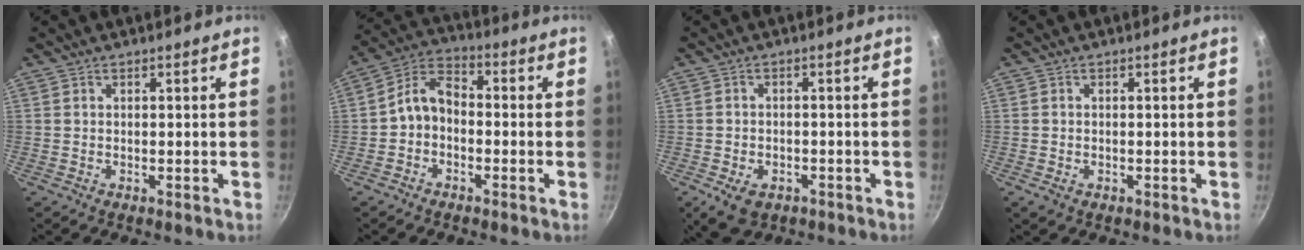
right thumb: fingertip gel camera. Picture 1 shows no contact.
{"total": 7.1, "force": [-1.6, 5.2, 4.6], "torque": [-0.071, 0.040, -0.045]}
{"total": 6.3, "force": [-2.9, 4.3, 3.6], "torque": [-0.051, 0.012, -0.037]}
{"total": 1.3, "force": [-0.5, 0.9, 0.7], "torque": [-0.011, -0.002, -0.009]}